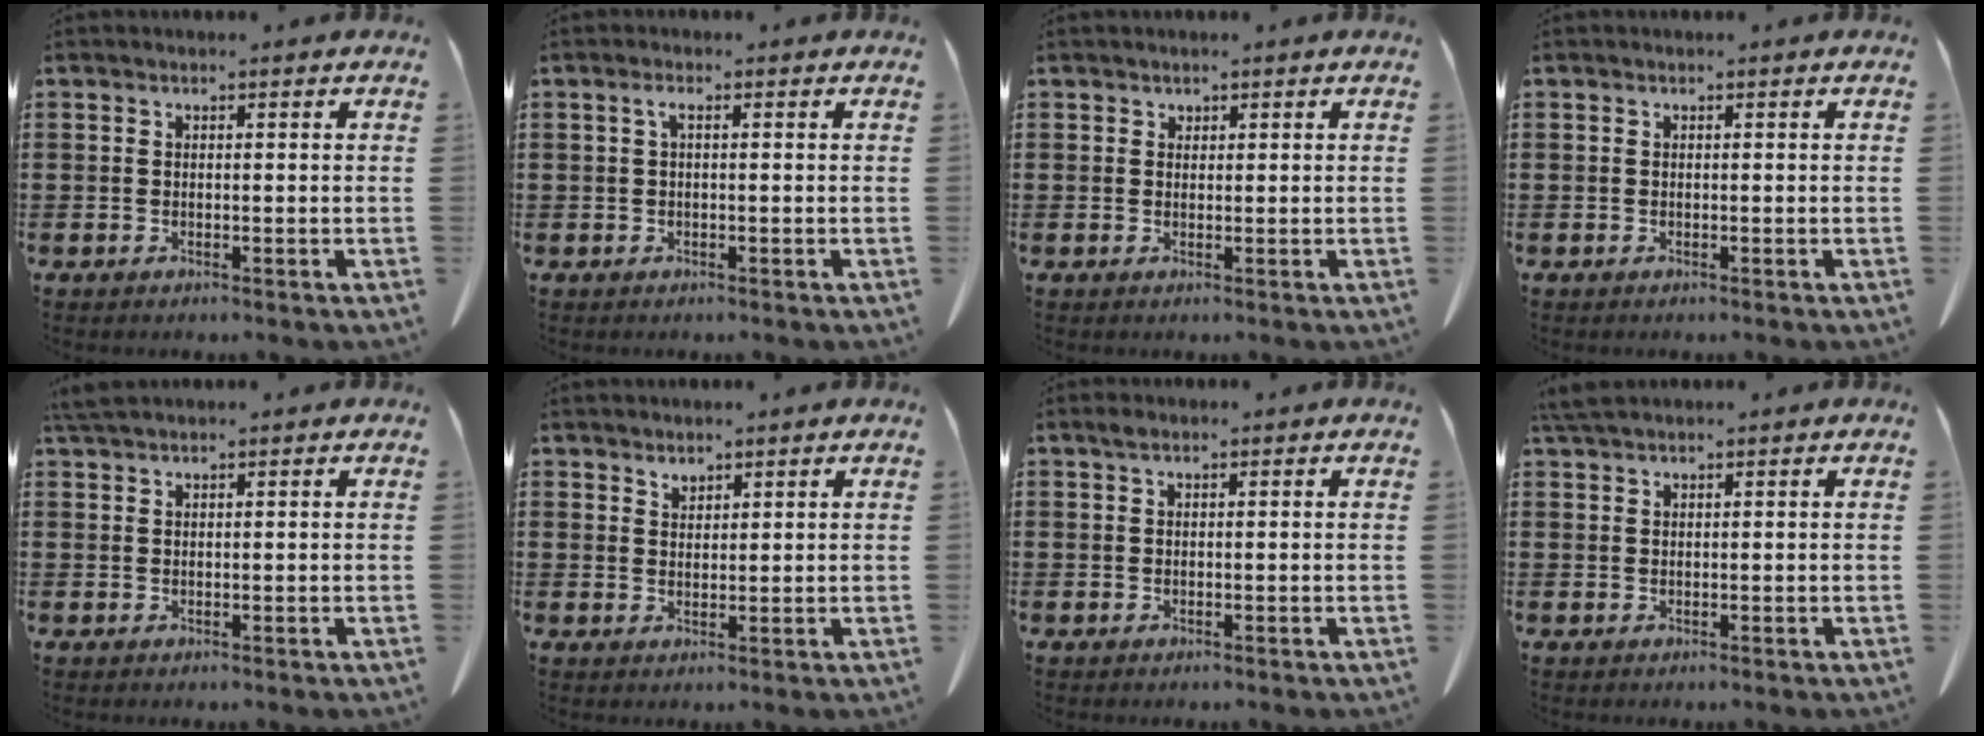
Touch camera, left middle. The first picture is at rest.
{"total": 1.6, "force": [0.2, 0.4, 1.5], "torque": [-0.030, 0.001, 0.003]}
{"total": 0.8, "force": [0.7, 0.3, 0.0], "torque": [-0.003, -0.002, 0.015]}
{"total": 0.0}
{"total": 1.9, "force": [1.7, 0.2, 0.9], "torque": [-0.024, -0.002, 0.033]}
{"total": 1.8, "force": [1.7, 0.5, 0.2], "torque": [-0.006, -0.002, 0.034]}
{"total": 0.8, "force": [0.5, 0.3, 0.5], "torque": [-0.012, 0.003, 0.009]}
{"total": 2.1, "force": [1.8, 0.3, 1.2], "torque": [-0.027, 0.000, 0.035]}